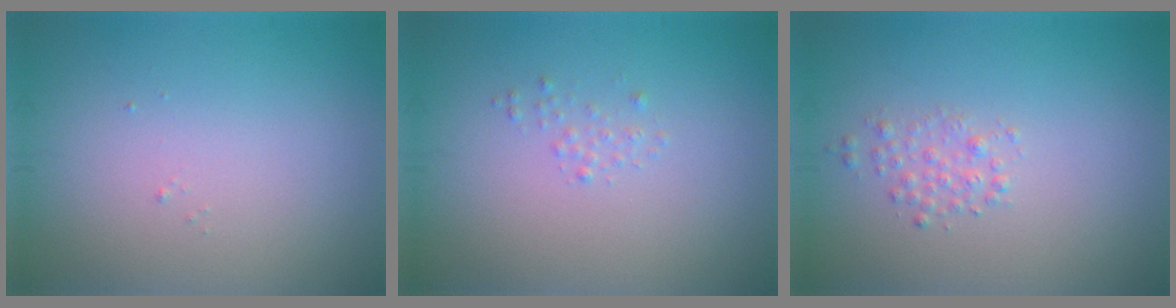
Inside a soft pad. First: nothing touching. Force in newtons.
{"total": 0.7, "press": 0.7, "slide": 0.1}
{"total": 1.3, "press": 1.3, "slide": 0.0}